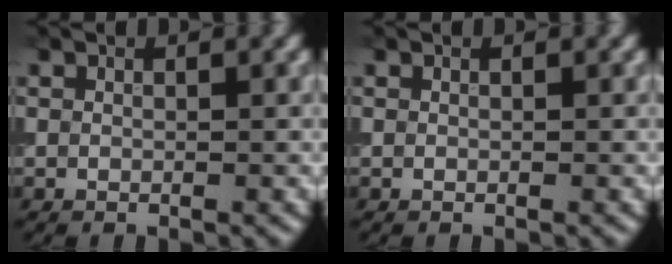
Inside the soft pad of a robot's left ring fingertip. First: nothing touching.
{"total": 0.0}